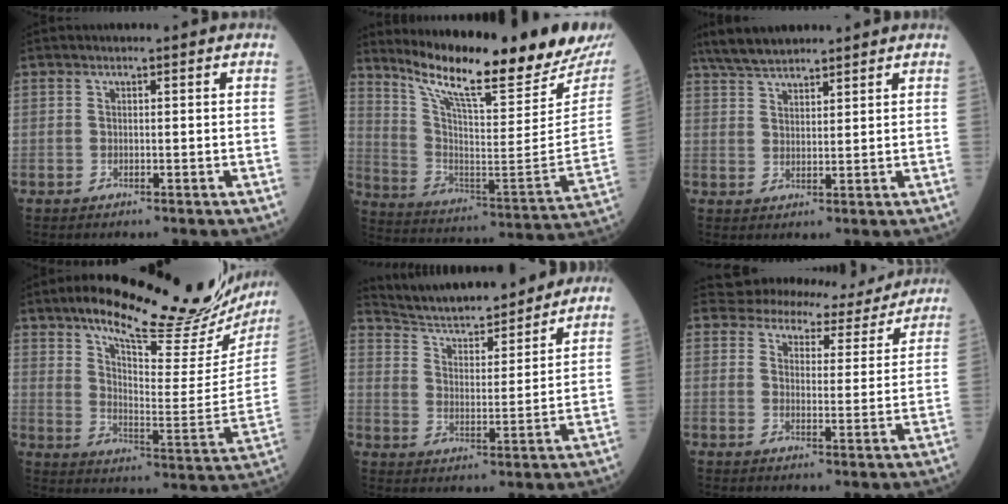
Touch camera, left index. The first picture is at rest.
{"total": 23.5, "force": [20.3, 0.4, 11.8], "torque": [-0.208, -0.096, 0.307]}
{"total": 7.1, "force": [6.3, 1.5, 3.0], "torque": [-0.063, 0.024, 0.118]}
{"total": 25.8, "force": [21.6, 4.5, 13.3], "torque": [-0.195, -0.051, 0.282]}
{"total": 16.8, "force": [15.4, 2.9, 5.9], "torque": [-0.095, 0.003, 0.239]}
{"total": 10.0, "force": [9.6, 2.6, 0.7], "torque": [0.000, -0.008, 0.114]}